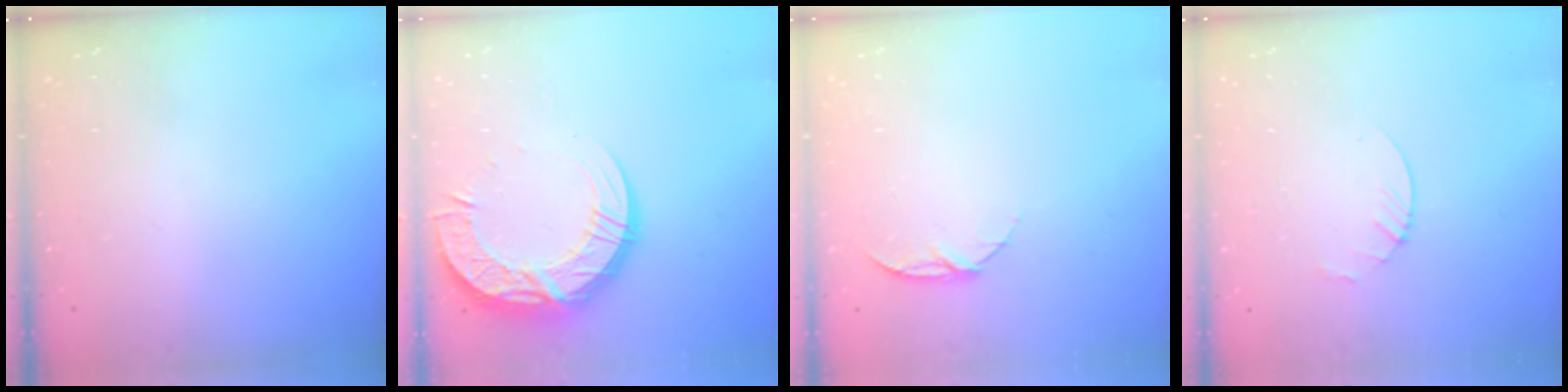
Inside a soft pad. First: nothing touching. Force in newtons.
{"total": 17.4, "press": 17.4, "slide": 1.3}
{"total": 6.9, "press": 6.9, "slide": 0.8}
{"total": 3.0, "press": 3.0, "slide": 0.3}